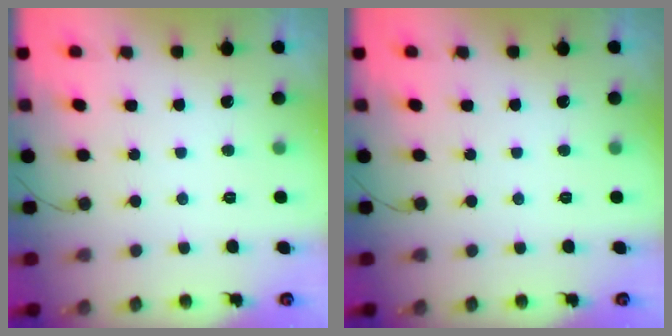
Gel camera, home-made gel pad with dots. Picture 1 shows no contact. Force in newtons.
{"total": 0.0}